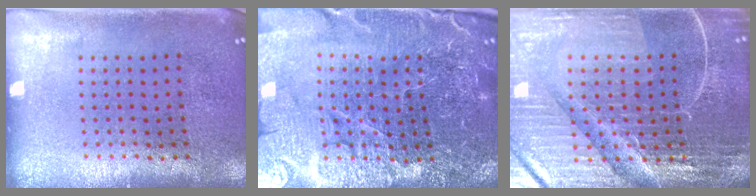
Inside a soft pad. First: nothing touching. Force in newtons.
{"total": 5.2, "press": 5.0, "slide": 1.6}
{"total": 5.6, "press": 5.2, "slide": 2.0}